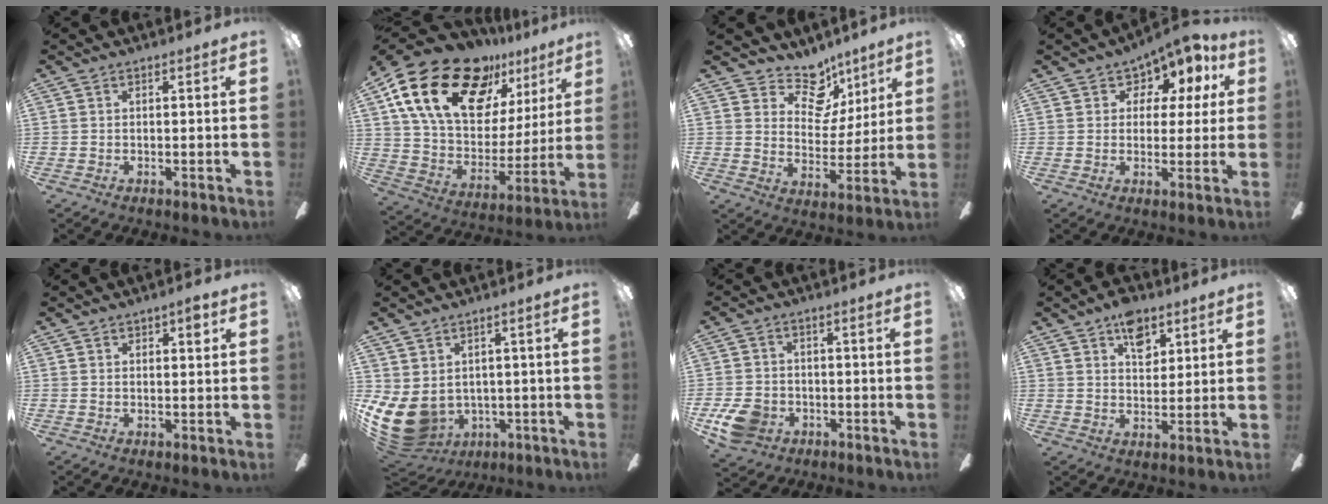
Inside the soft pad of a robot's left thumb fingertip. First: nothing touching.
{"total": 25.2, "force": [15.3, 13.4, 14.9], "torque": [-0.261, -0.087, 0.280]}
{"total": 12.1, "force": [8.4, 7.6, 4.4], "torque": [-0.068, -0.059, 0.158]}
{"total": 7.4, "force": [5.1, 4.8, 2.5], "torque": [-0.042, -0.035, 0.088]}
{"total": 2.8, "force": [1.6, 1.2, 2.0], "torque": [-0.025, -0.001, 0.024]}
{"total": 9.9, "force": [-1.1, 7.6, 6.2], "torque": [-0.175, -0.015, -0.017]}
{"total": 8.2, "force": [-3.4, 6.2, 4.2], "torque": [-0.095, 0.017, -0.064]}
{"total": 8.3, "force": [4.7, 5.1, 4.6], "torque": [-0.052, -0.014, 0.081]}